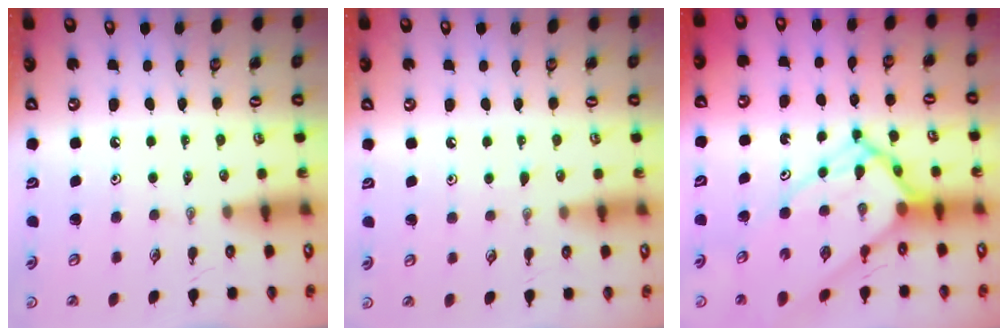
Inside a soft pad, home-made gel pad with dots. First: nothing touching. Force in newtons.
{"total": 5.6, "press": 5.6, "slide": 0.5}
{"total": 12.8, "press": 12.8, "slide": 1.2}